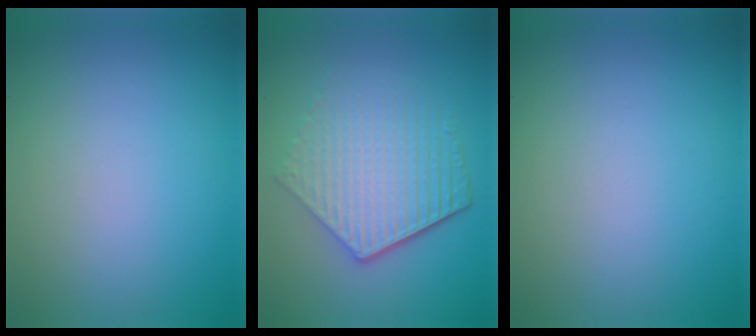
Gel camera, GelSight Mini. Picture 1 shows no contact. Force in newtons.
{"total": 6.1, "press": 4.4, "slide": 4.2}
{"total": 0.0}